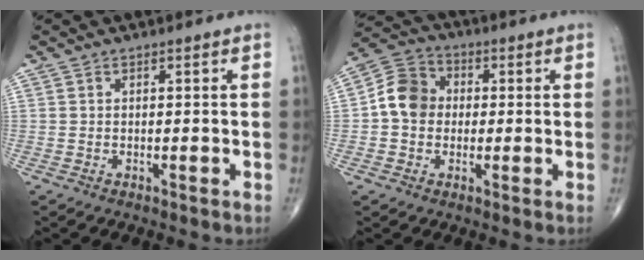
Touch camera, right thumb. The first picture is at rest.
{"total": 8.4, "force": [0.1, 7.1, 4.5], "torque": [-0.067, 0.024, -0.013]}